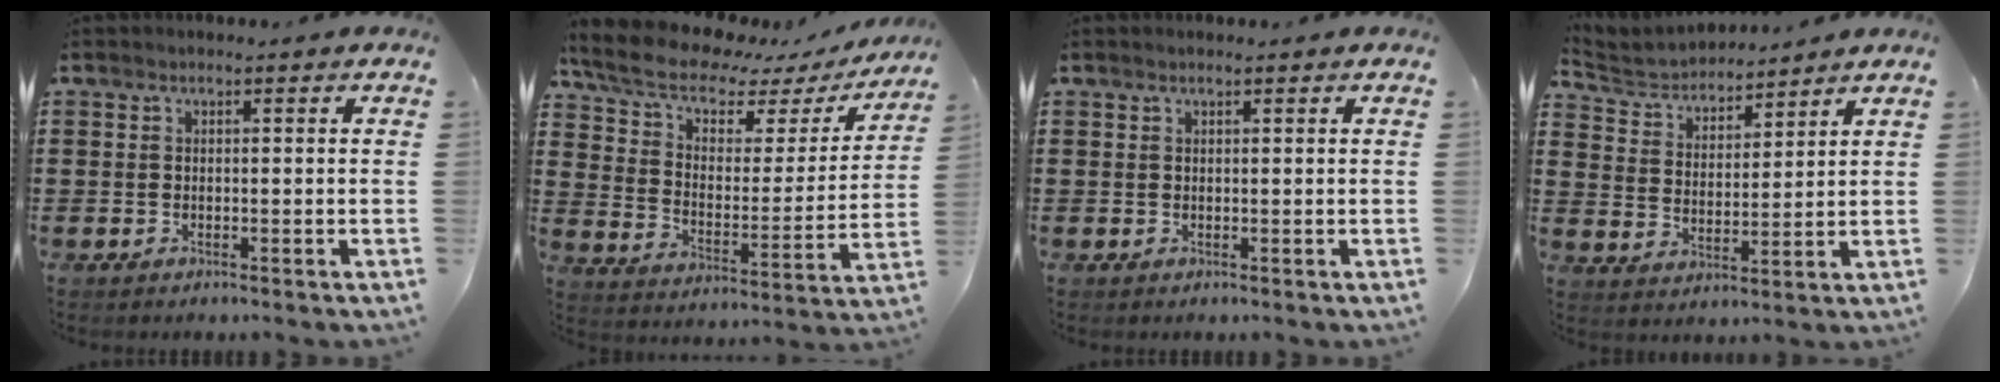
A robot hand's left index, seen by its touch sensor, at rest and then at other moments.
{"total": 9.6, "force": [7.5, 3.5, 5.0], "torque": [-0.121, -0.038, 0.128]}
{"total": 0.5, "force": [0.4, 0.0, 0.4], "torque": [-0.007, -0.001, 0.008]}
{"total": 5.4, "force": [5.1, 1.5, 0.7], "torque": [-0.044, -0.029, 0.087]}